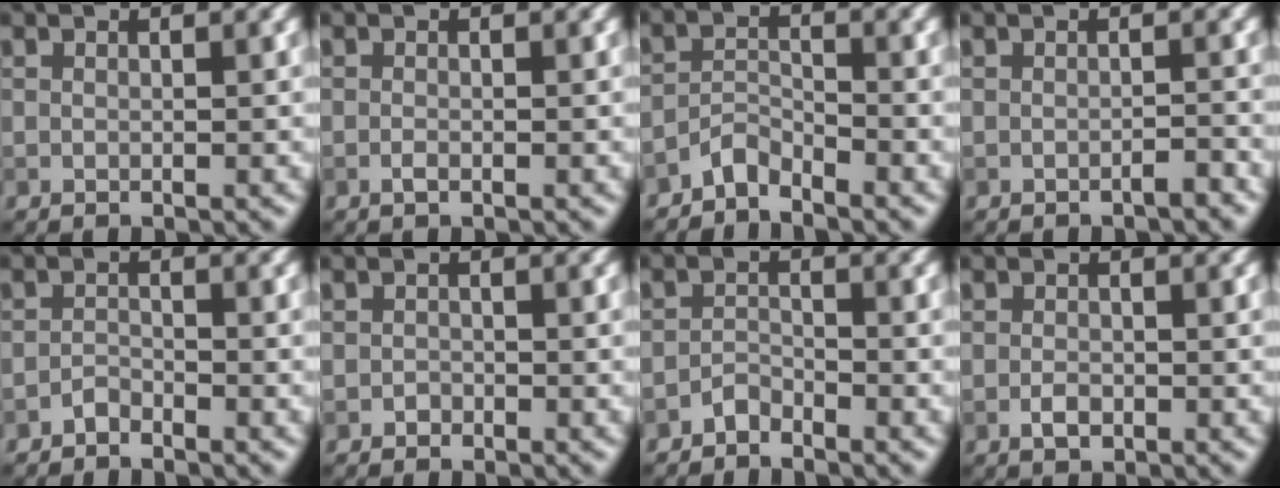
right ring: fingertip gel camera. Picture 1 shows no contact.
{"total": 0.6, "force": [-0.3, 0.2, 0.5], "torque": [-0.012, -0.001, -0.007]}
{"total": 2.1, "force": [-2.0, 0.5, 0.5], "torque": [-0.009, 0.010, -0.043]}
{"total": 1.0, "force": [-0.8, 0.1, 0.6], "torque": [-0.007, 0.004, -0.016]}
{"total": 1.1, "force": [-1.0, 0.3, 0.3], "torque": [-0.003, 0.003, -0.021]}
{"total": 0.7, "force": [-0.4, 0.5, 0.1], "torque": [0.003, -0.002, -0.008]}
{"total": 1.4, "force": [-1.3, 0.4, 0.3], "torque": [-0.003, 0.006, -0.028]}
{"total": 1.4, "force": [-0.6, 0.8, 0.9], "torque": [-0.017, 0.000, -0.012]}